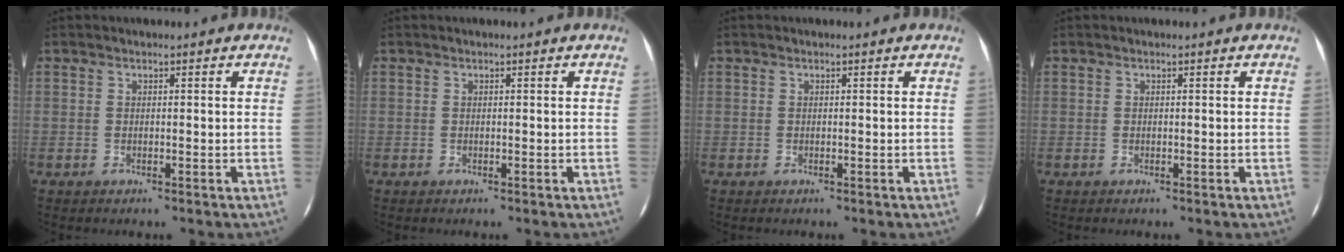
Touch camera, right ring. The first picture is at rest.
{"total": 0.0}
{"total": 0.0}
{"total": 0.0}